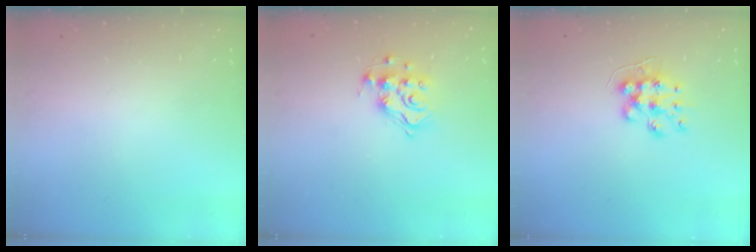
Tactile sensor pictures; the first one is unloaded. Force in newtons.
{"total": 11.0, "press": 11.0, "slide": 0.4}
{"total": 9.8, "press": 9.8, "slide": 0.3}